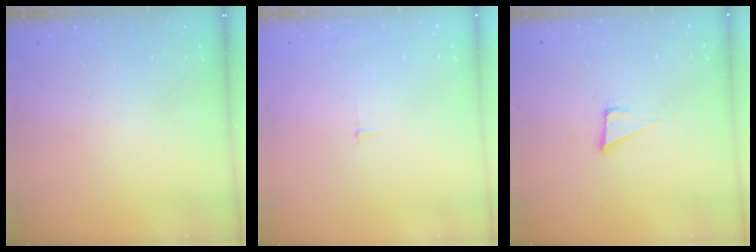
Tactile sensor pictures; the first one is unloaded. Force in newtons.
{"total": 2.3, "press": 2.3, "slide": 0.2}
{"total": 5.7, "press": 4.6, "slide": 3.2}